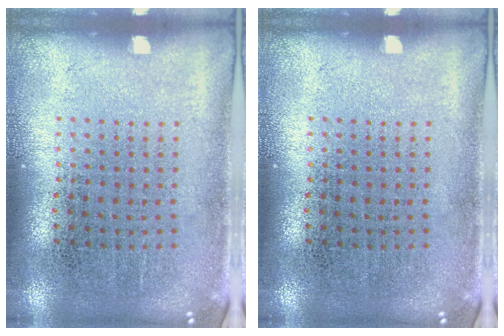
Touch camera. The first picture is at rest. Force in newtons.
{"total": 0.0}